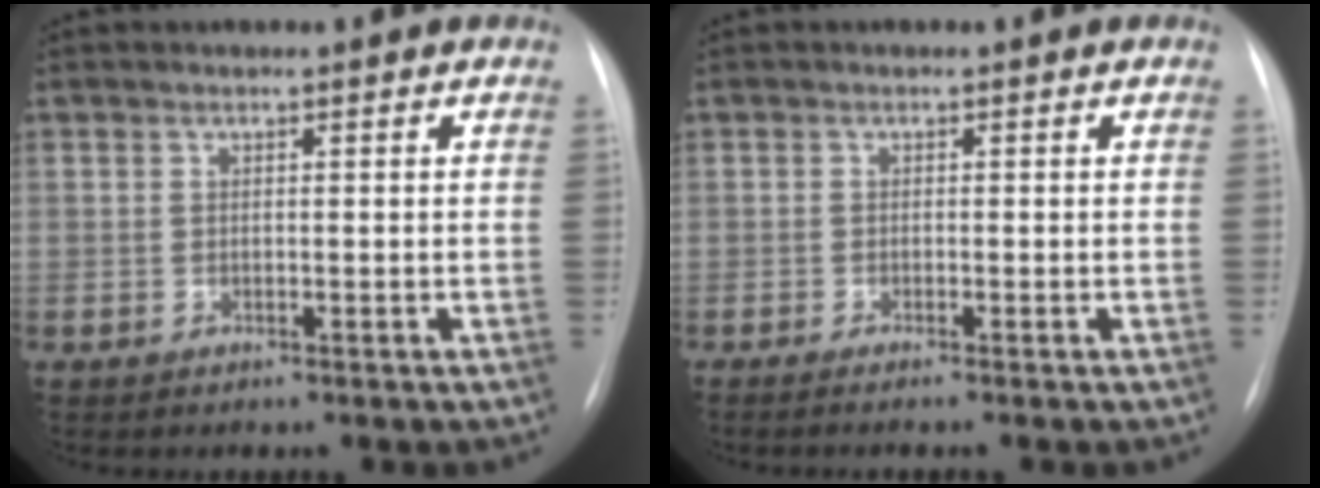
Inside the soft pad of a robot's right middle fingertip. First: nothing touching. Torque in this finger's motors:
{"motor_torque": [0.96, -1.18, 0.09, 0.00]}